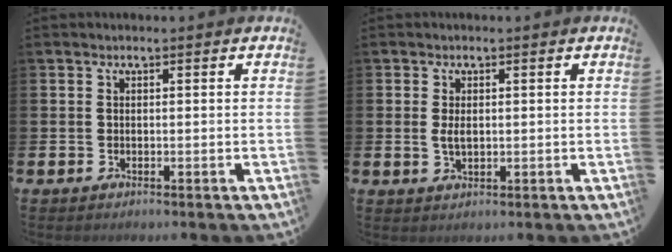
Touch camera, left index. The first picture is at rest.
{"total": 2.0, "force": [0.2, 1.0, 1.7], "torque": [-0.020, -0.001, -0.001]}